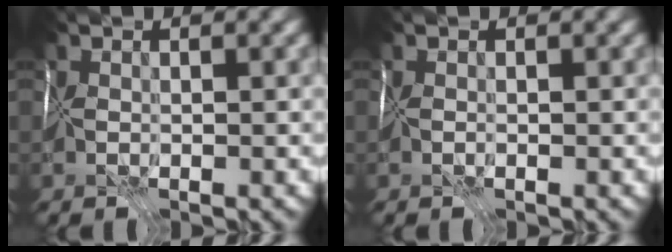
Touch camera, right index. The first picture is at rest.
{"total": 0.0}